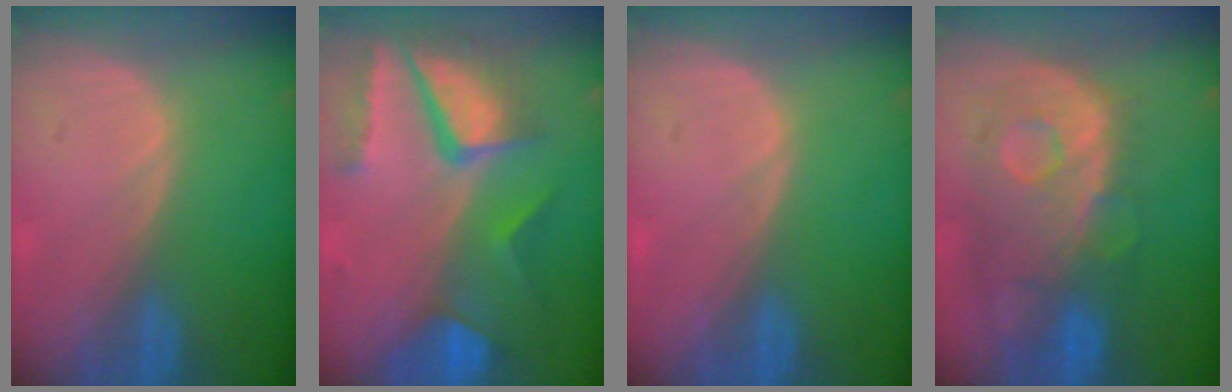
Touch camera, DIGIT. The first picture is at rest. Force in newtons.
{"total": 10.9, "press": 9.0, "slide": 6.1}
{"total": 0.0}
{"total": 11.2, "press": 9.7, "slide": 5.6}